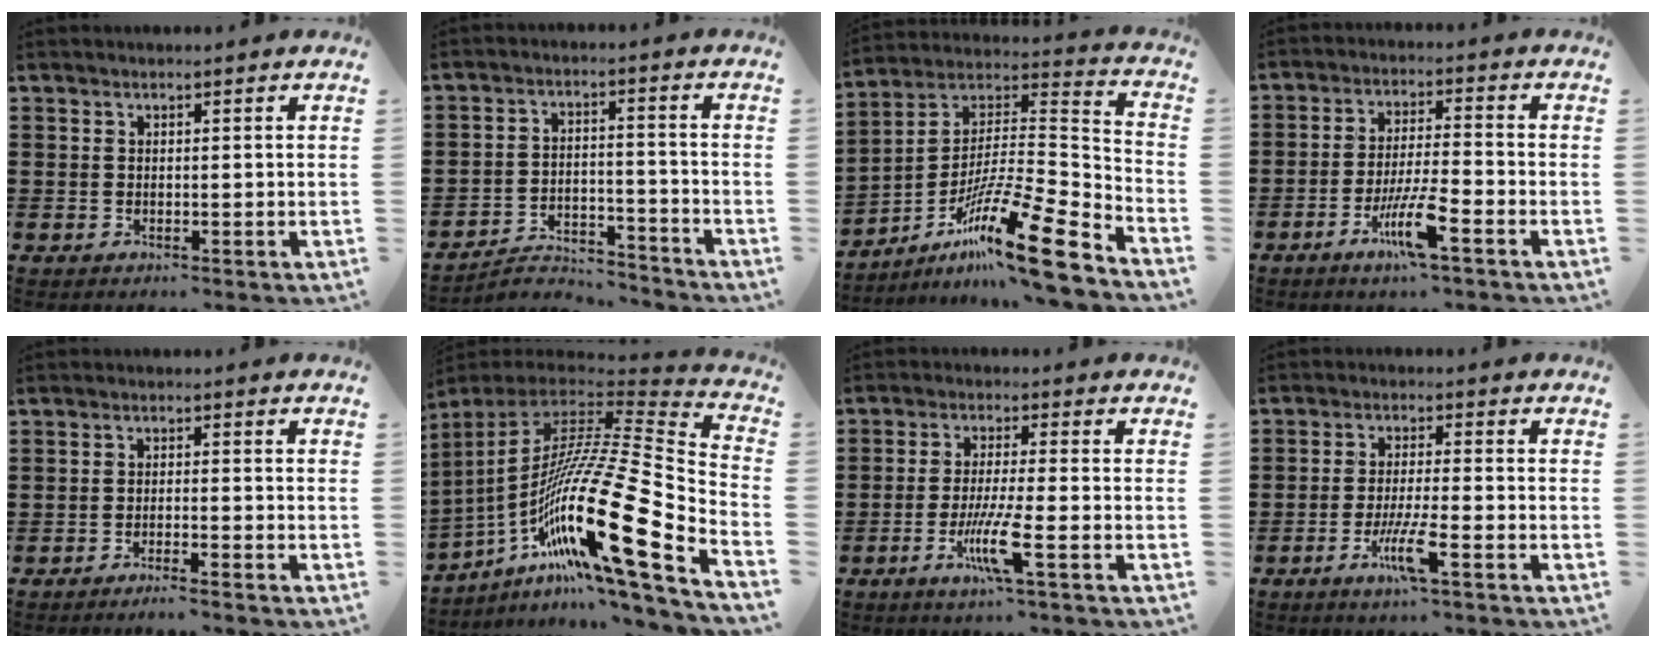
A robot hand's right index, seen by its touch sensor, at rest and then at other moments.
{"total": 4.2, "force": [-4.0, 0.9, 0.9], "torque": [-0.019, 0.010, -0.082]}
{"total": 18.2, "force": [-11.7, 2.5, 13.7], "torque": [-0.213, 0.025, -0.205]}
{"total": 7.6, "force": [-4.0, 0.9, 6.4], "torque": [-0.135, -0.011, -0.076]}
{"total": 1.7, "force": [-1.6, -0.4, 0.6], "torque": [-0.011, 0.001, -0.031]}
{"total": 24.3, "force": [-7.3, 4.6, 22.7], "torque": [-0.440, -0.017, -0.142]}
{"total": 7.2, "force": [-3.1, 0.4, 6.5], "torque": [-0.132, -0.017, -0.059]}
{"total": 6.1, "force": [-3.1, 0.5, 5.2], "torque": [-0.110, -0.015, -0.060]}